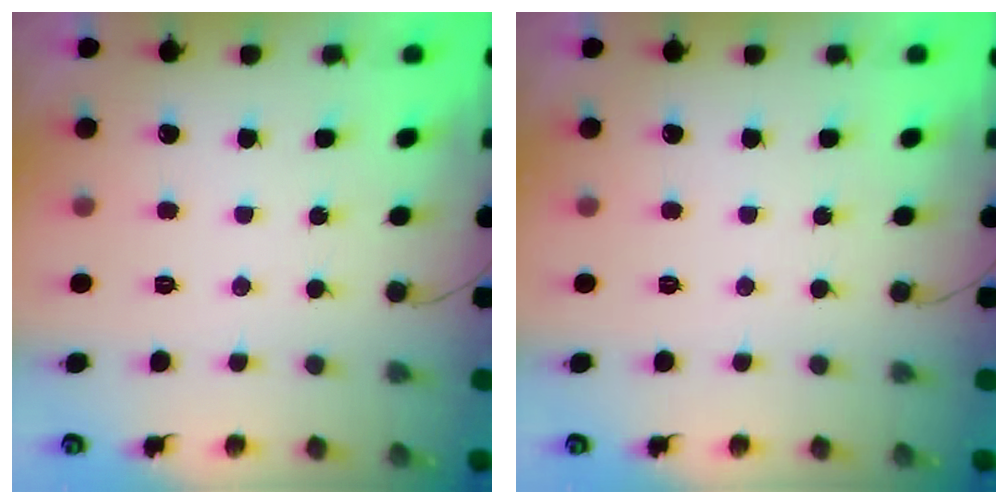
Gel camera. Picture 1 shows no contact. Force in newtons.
{"total": 0.0}